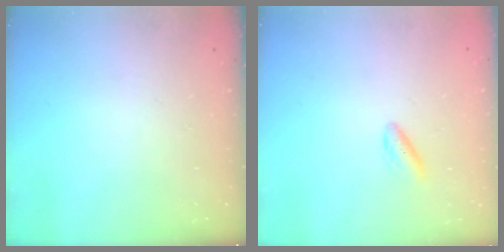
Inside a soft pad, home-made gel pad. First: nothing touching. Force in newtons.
{"total": 3.0, "press": 2.7, "slide": 1.4}